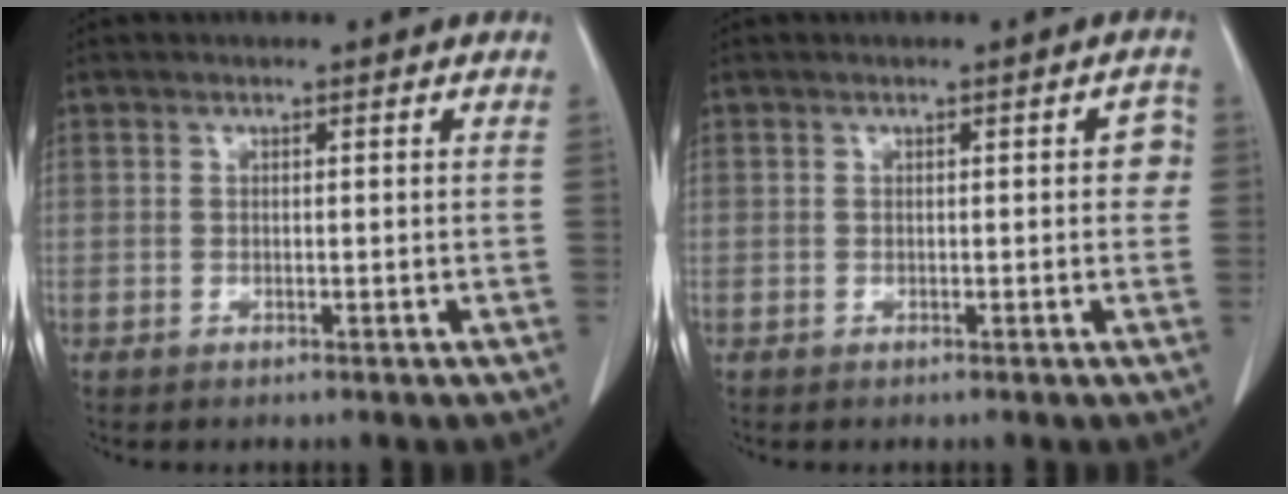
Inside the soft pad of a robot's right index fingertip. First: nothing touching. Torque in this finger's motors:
{"motor_torque": [0.17, 0.10, 0.00, 0.01]}